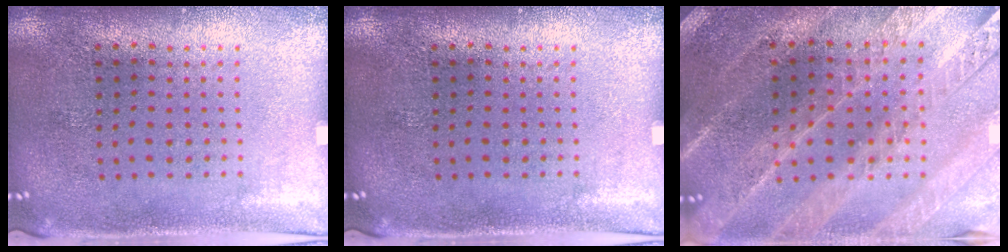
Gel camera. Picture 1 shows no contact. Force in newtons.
{"total": 0.0}
{"total": 2.5, "press": 2.5, "slide": 0.2}